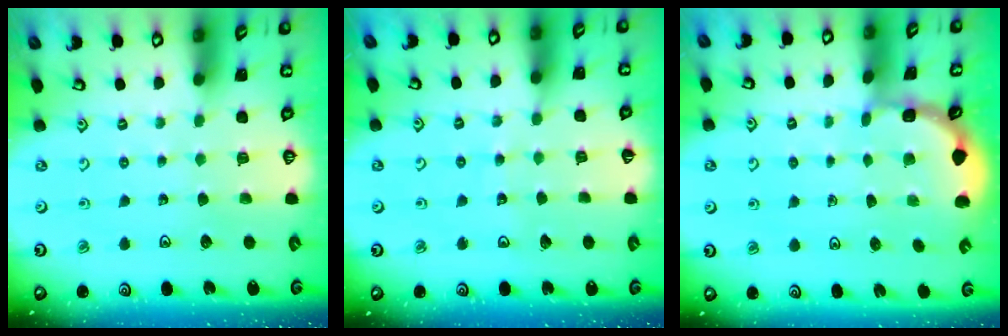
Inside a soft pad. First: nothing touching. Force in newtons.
{"total": 6.1, "press": 6.0, "slide": 0.7}
{"total": 1.7, "press": 1.7, "slide": 0.2}